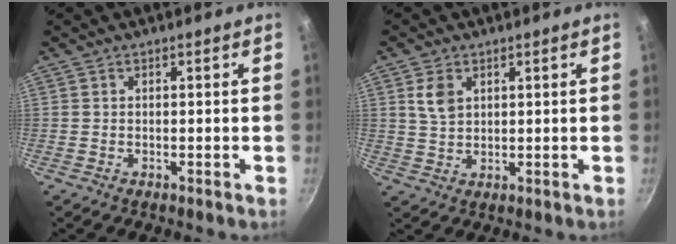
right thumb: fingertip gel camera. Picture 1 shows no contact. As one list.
[{"total": 4.7, "force": [1.8, 3.1, 3.0], "torque": [-0.047, -0.005, 0.039]}]